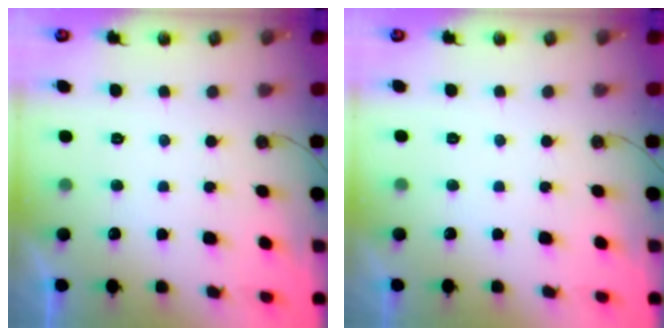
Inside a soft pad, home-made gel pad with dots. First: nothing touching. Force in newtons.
{"total": 0.0}